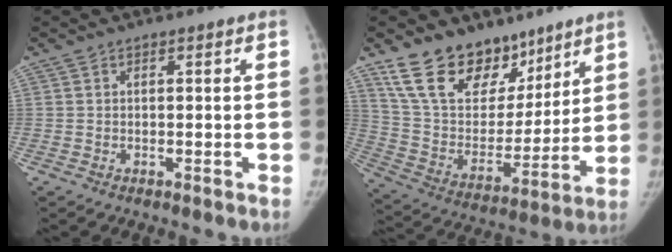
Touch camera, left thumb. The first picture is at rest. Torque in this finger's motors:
{"motor_torque": [2.24, 0.82, 1.06, -1.71, 0.42]}